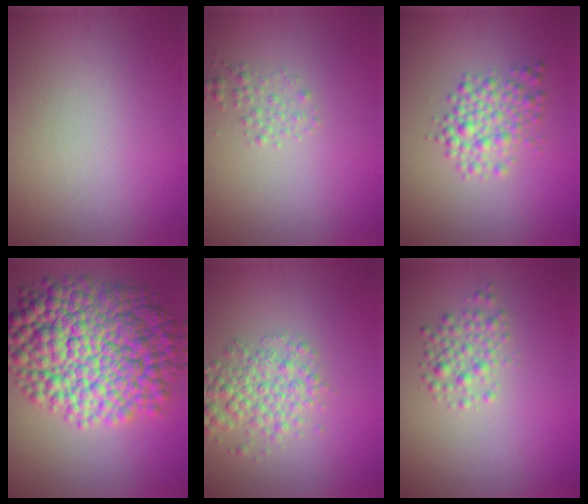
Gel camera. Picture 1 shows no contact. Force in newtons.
{"total": 1.2, "press": 1.2, "slide": 0.1}
{"total": 3.3, "press": 3.3, "slide": 0.1}
{"total": 13.2, "press": 13.2, "slide": 0.1}
{"total": 3.9, "press": 3.9, "slide": 0.1}
{"total": 2.2, "press": 2.2, "slide": 0.1}